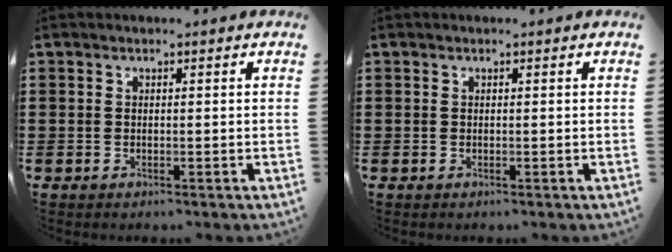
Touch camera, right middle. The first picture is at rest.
{"total": 0.0}